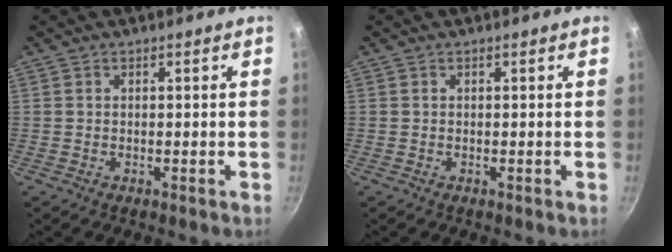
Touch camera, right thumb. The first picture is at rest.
{"total": 0.0}